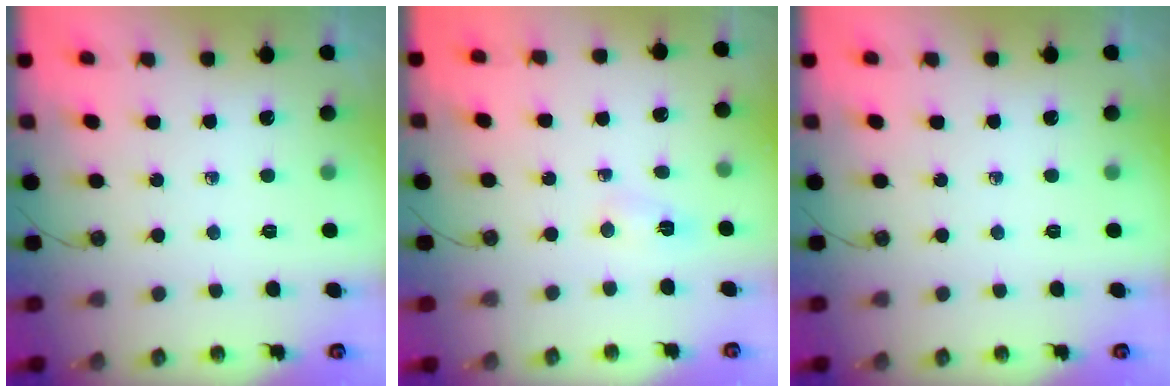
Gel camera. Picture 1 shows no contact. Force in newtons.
{"total": 2.7, "press": 2.7, "slide": 0.4}
{"total": 0.0}